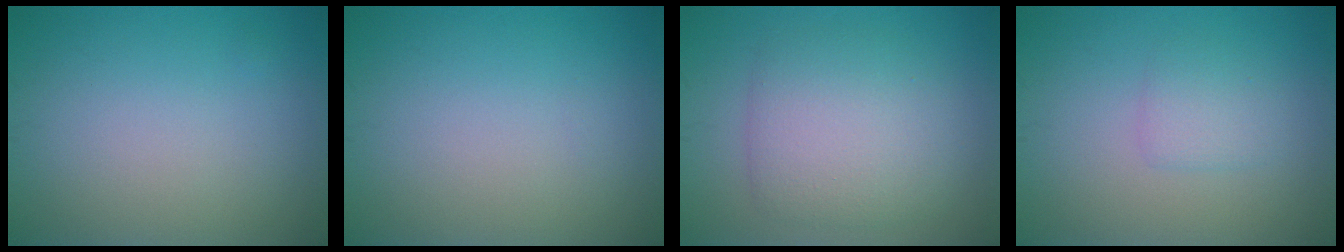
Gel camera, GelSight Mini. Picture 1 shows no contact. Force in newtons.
{"total": 0.0}
{"total": 5.3, "press": 5.3, "slide": 0.3}
{"total": 1.8, "press": 1.8, "slide": 0.1}